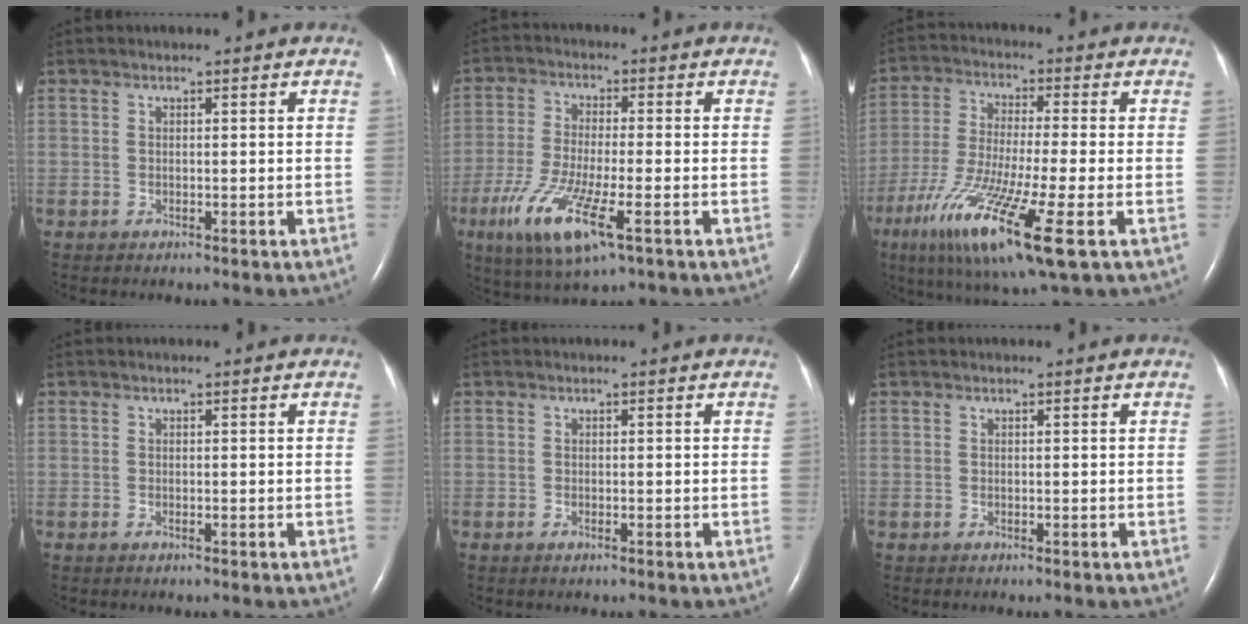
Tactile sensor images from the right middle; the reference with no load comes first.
{"total": 11.4, "force": [-5.1, 2.1, 10.0], "torque": [-0.205, -0.030, -0.089]}
{"total": 16.5, "force": [-7.3, 1.2, 14.8], "torque": [-0.291, -0.043, -0.126]}
{"total": 0.0}
{"total": 0.6, "force": [-0.3, 0.2, 0.4], "torque": [-0.008, -0.001, -0.003]}
{"total": 0.0}